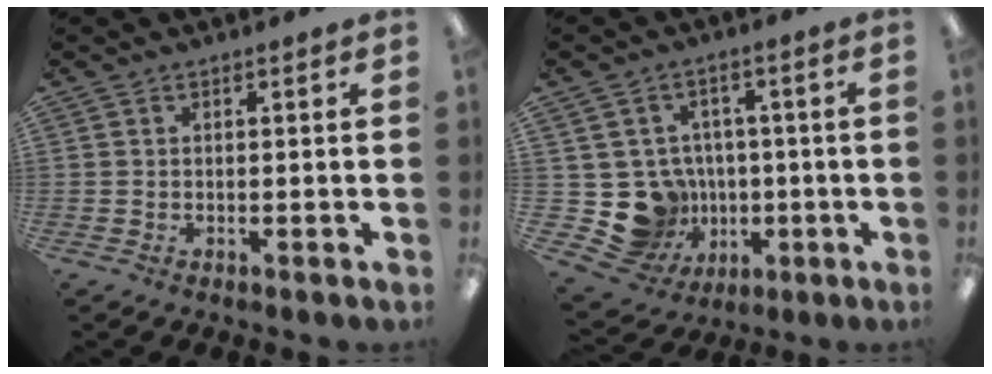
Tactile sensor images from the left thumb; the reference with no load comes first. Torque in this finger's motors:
{"motor_torque": [-0.39, 0.55, 0.17, -0.14, 0.00]}